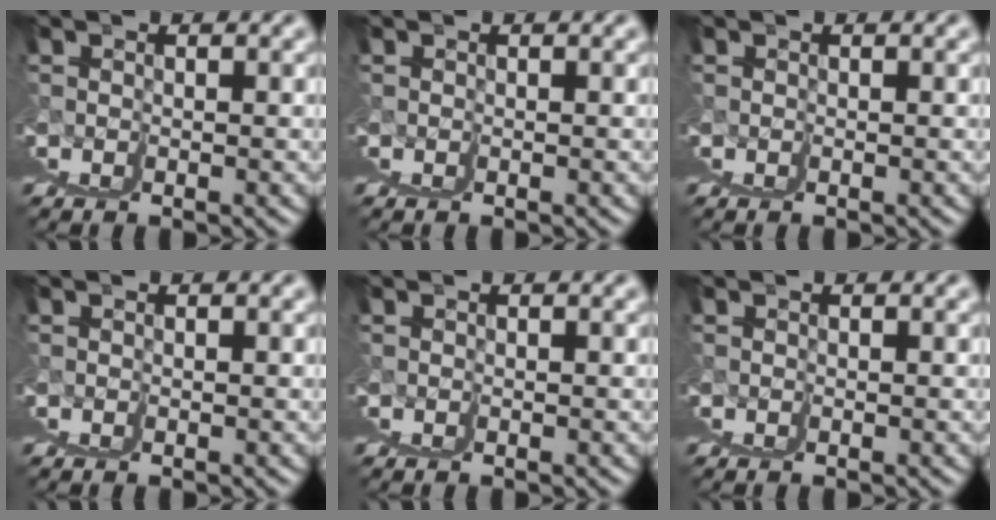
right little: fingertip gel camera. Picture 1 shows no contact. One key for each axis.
{"total": 0.0}
{"total": 0.0}
{"total": 0.0}
{"total": 0.0}
{"total": 0.0}